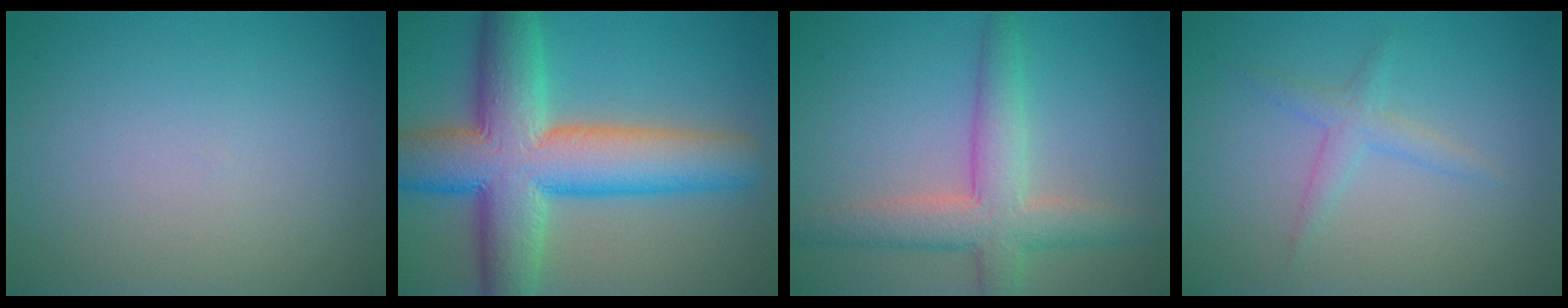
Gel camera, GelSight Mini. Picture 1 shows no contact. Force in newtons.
{"total": 12.3, "press": 12.3, "slide": 0.4}
{"total": 5.2, "press": 5.2, "slide": 0.3}
{"total": 1.8, "press": 1.8, "slide": 0.1}